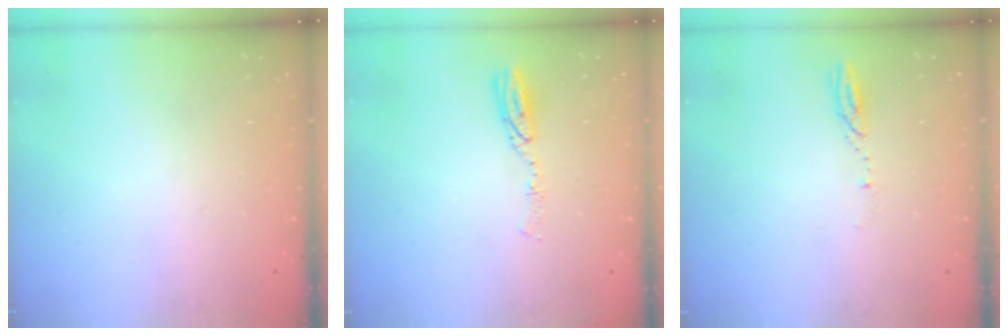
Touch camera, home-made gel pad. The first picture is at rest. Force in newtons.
{"total": 5.0, "press": 5.0, "slide": 0.2}
{"total": 3.7, "press": 3.7, "slide": 0.4}